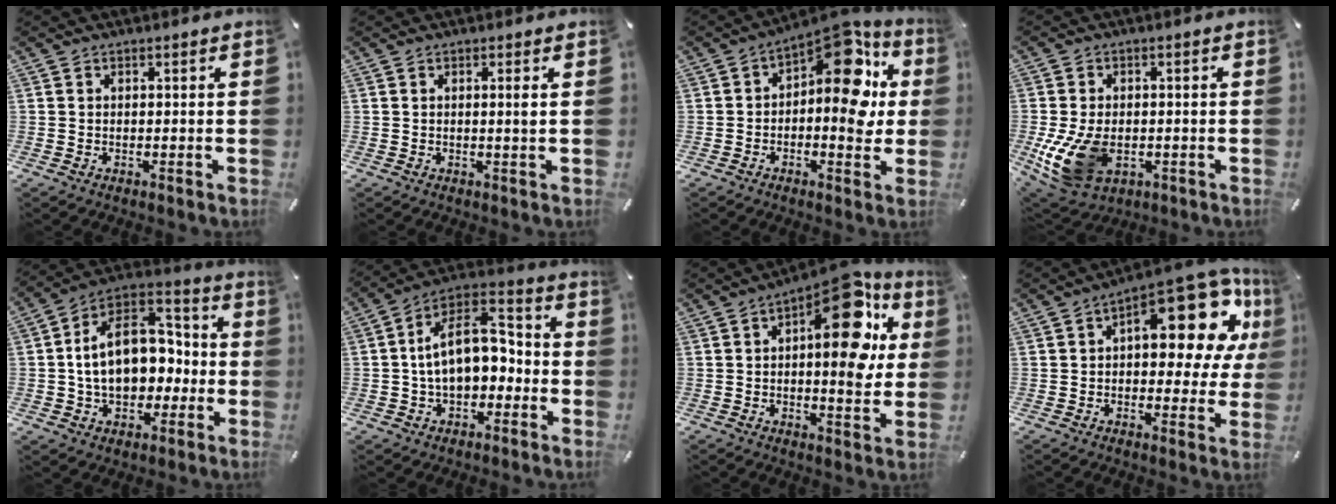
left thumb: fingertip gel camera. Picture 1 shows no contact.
{"total": 1.5, "force": [0.2, -0.2, 1.5], "torque": [-0.029, -0.004, 0.002]}
{"total": 16.0, "force": [4.7, 8.5, 12.7], "torque": [-0.154, -0.047, 0.074]}
{"total": 12.8, "force": [-3.1, 8.7, 8.9], "torque": [-0.188, -0.002, -0.050]}
{"total": 17.8, "force": [-0.6, 13.3, 11.9], "torque": [-0.186, 0.007, -0.006]}
{"total": 14.1, "force": [0.1, 9.4, 10.5], "torque": [-0.174, -0.001, 0.003]}
{"total": 18.0, "force": [6.3, 8.1, 14.8], "torque": [-0.180, -0.046, 0.097]}
{"total": 19.2, "force": [8.0, 9.2, 14.8], "torque": [-0.184, -0.067, 0.126]}